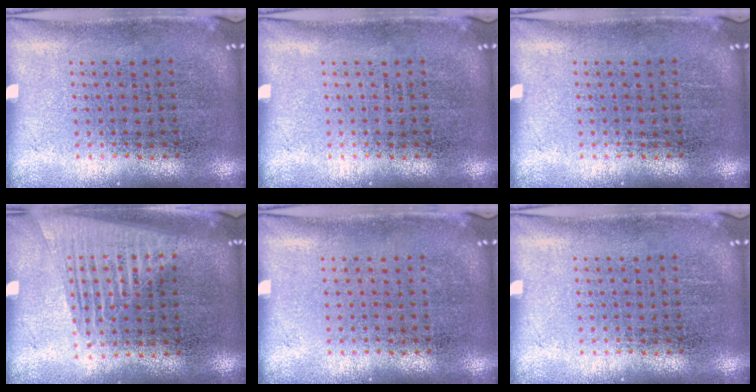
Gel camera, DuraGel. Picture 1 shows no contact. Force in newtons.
{"total": 0.0}
{"total": 0.0}
{"total": 1.5, "press": 1.4, "slide": 0.5}
{"total": 0.0}
{"total": 0.0}